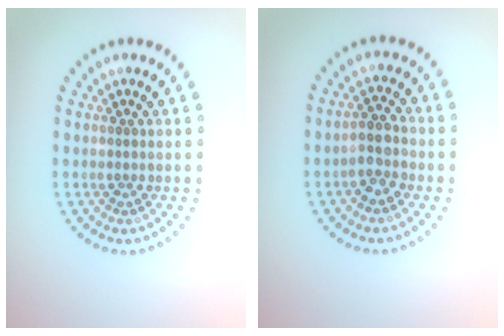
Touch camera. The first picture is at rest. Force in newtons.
{"total": 2.2, "press": 2.1, "slide": 0.8}